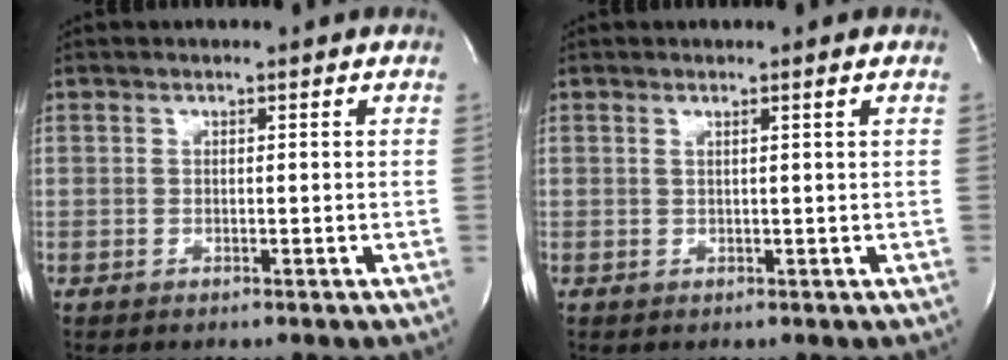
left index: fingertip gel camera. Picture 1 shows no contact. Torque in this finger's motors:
{"motor_torque": [0.08, -0.07, 0.04, 0.01]}